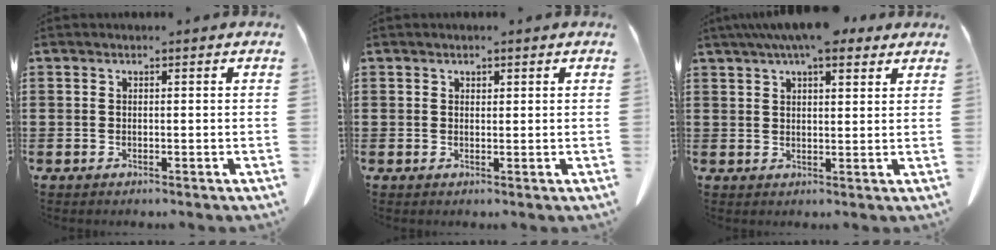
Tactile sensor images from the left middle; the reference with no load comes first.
{"total": 0.8, "force": [0.7, 0.3, 0.2], "torque": [-0.006, 0.001, 0.014]}
{"total": 6.4, "force": [4.8, 1.9, 3.8], "torque": [-0.078, -0.005, 0.085]}